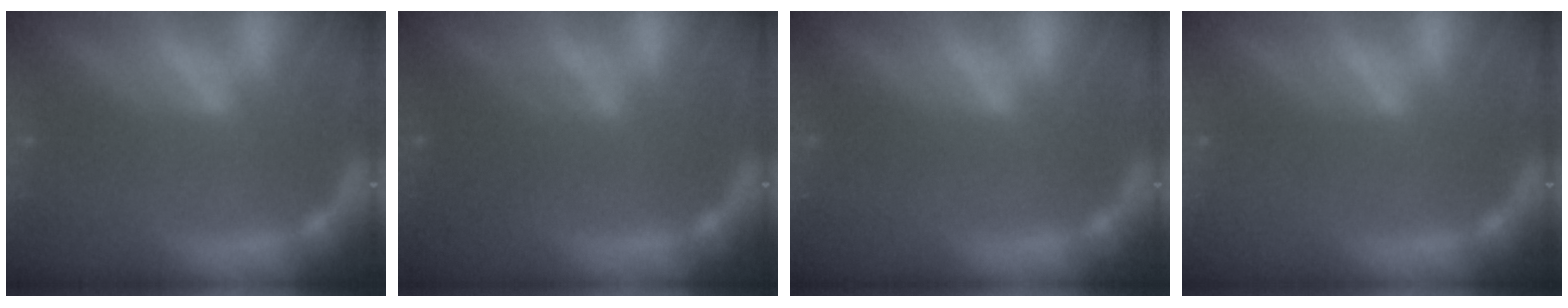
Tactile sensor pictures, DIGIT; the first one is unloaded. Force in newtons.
{"total": 3.1}
{"total": 0.0}
{"total": 0.0}